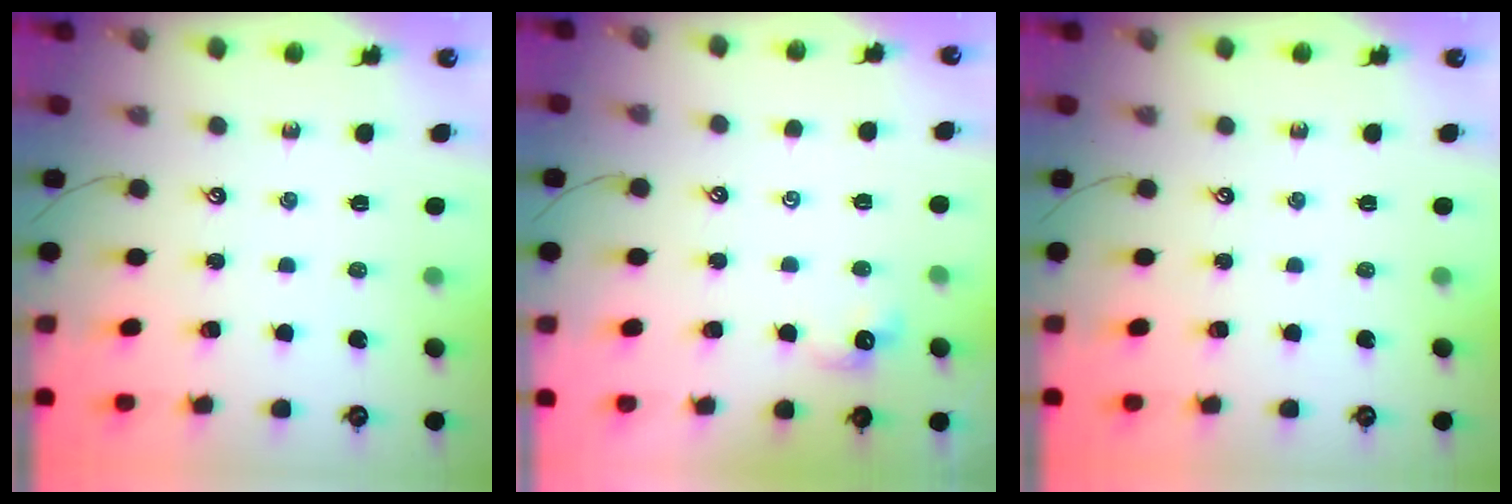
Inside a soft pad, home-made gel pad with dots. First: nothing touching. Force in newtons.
{"total": 2.3, "press": 2.2, "slide": 0.4}
{"total": 0.0}